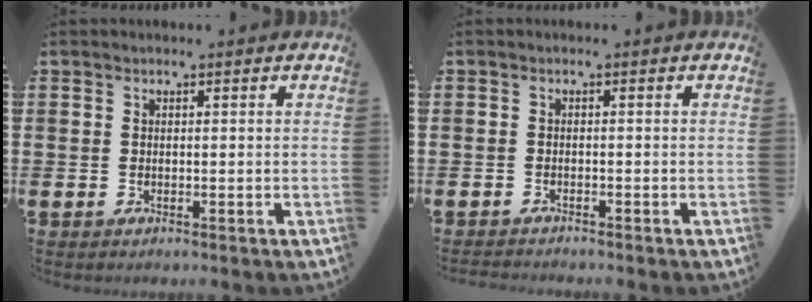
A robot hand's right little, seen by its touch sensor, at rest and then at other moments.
{"total": 0.8, "force": [-0.8, -0.1, 0.0], "torque": [-0.002, -0.001, -0.017]}